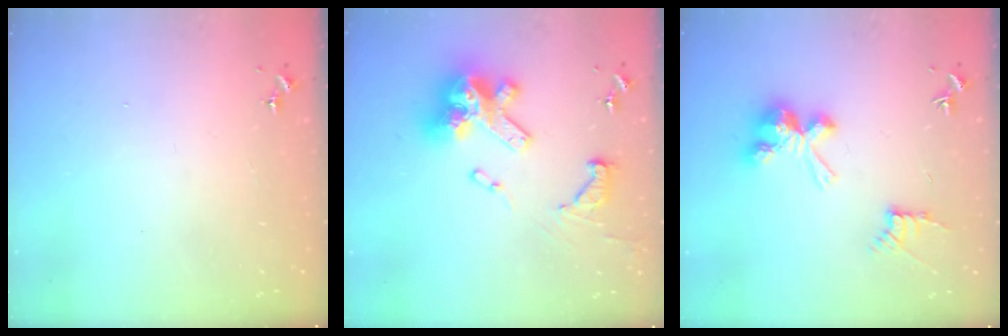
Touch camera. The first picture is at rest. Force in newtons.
{"total": 20.9, "press": 20.8, "slide": 1.9}
{"total": 9.8, "press": 9.8, "slide": 0.2}